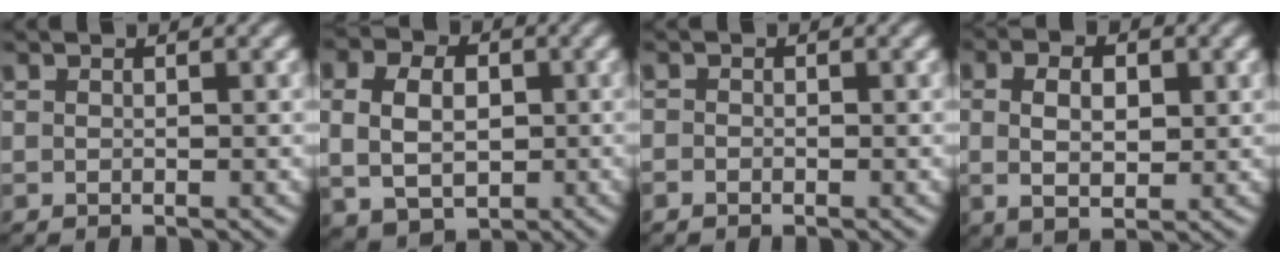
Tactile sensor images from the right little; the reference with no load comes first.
{"total": 6.8, "force": [-0.4, 5.3, 4.1], "torque": [-0.068, -0.020, 0.004]}
{"total": 0.9, "force": [-0.9, 0.1, -0.1], "torque": [0.004, -0.008, -0.014]}
{"total": 4.1, "force": [0.2, 2.1, 3.5], "torque": [-0.048, -0.005, 0.012]}